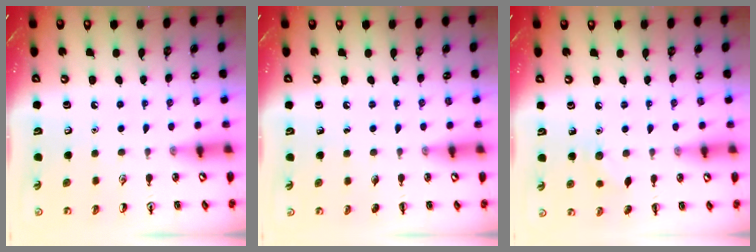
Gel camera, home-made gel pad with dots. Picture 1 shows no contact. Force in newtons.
{"total": 0.0}
{"total": 5.9, "press": 5.7, "slide": 1.4}